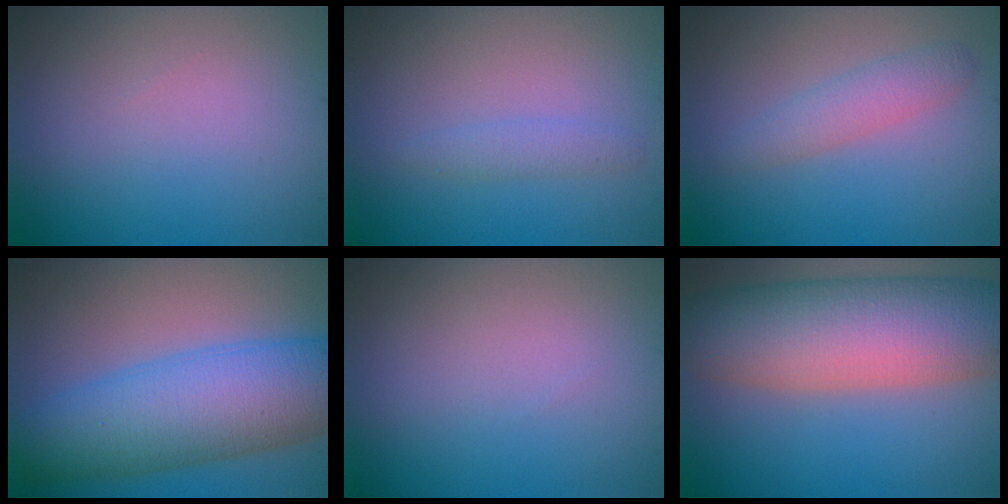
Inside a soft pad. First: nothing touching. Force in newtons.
{"total": 1.3, "press": 1.3, "slide": 0.0}
{"total": 2.2, "press": 2.2, "slide": 0.1}
{"total": 10.3, "press": 10.3, "slide": 0.1}
{"total": 0.0}
{"total": 11.3, "press": 11.3, "slide": 0.4}